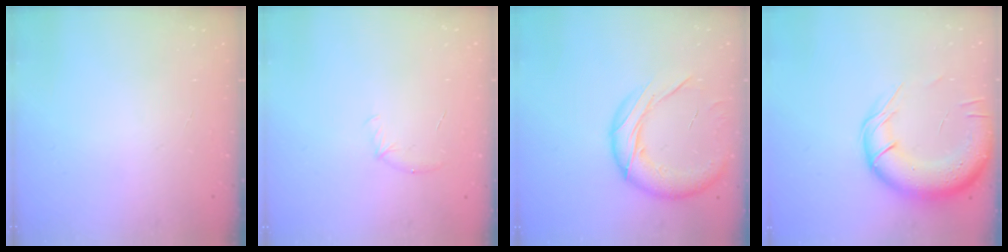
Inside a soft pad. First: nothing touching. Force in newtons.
{"total": 5.5, "press": 5.3, "slide": 1.4}
{"total": 18.1, "press": 17.9, "slide": 2.8}
{"total": 18.1, "press": 17.7, "slide": 3.6}